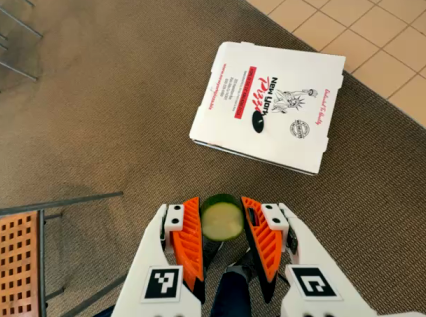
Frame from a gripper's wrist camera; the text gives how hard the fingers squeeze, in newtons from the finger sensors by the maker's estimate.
{"total": 9.8, "left": 10.0, "right": 9.6}